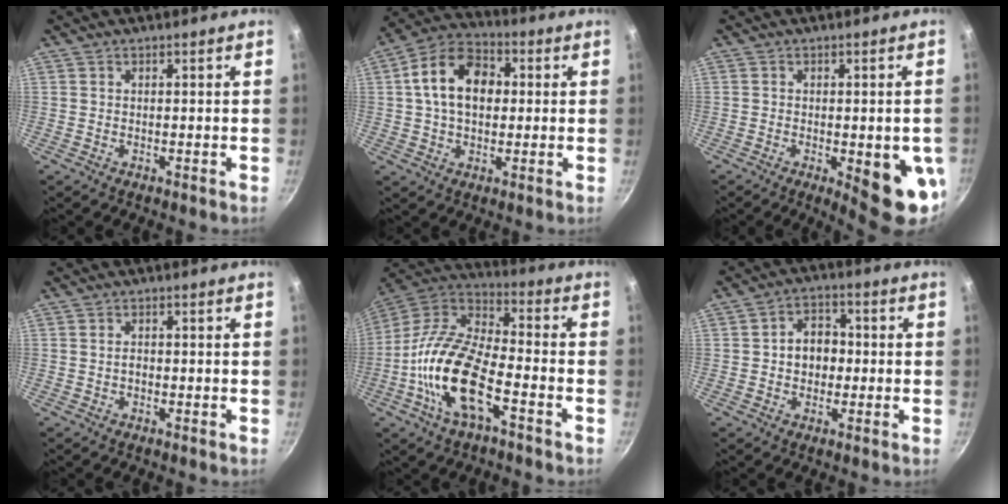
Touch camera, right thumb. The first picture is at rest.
{"total": 13.7, "force": [1.8, 9.5, 9.8], "torque": [-0.136, 0.023, 0.013]}
{"total": 11.4, "force": [-2.7, 3.6, 10.5], "torque": [-0.104, -0.003, -0.026]}
{"total": 1.2, "force": [-0.2, 0.8, 0.8], "torque": [-0.012, 0.005, -0.004]}
{"total": 18.8, "force": [-6.6, 8.3, 15.5], "torque": [-0.294, 0.044, -0.144]}
{"total": 7.0, "force": [-0.2, 5.5, 4.3], "torque": [-0.029, 0.017, -0.009]}